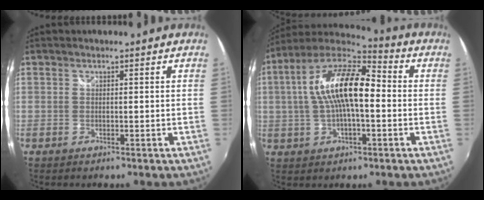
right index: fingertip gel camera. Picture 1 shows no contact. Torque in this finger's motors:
{"motor_torque": [1.46, -0.58, 1.05, 0.21]}